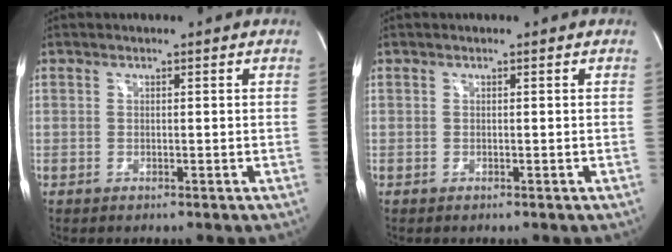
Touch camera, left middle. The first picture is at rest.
{"total": 0.0}